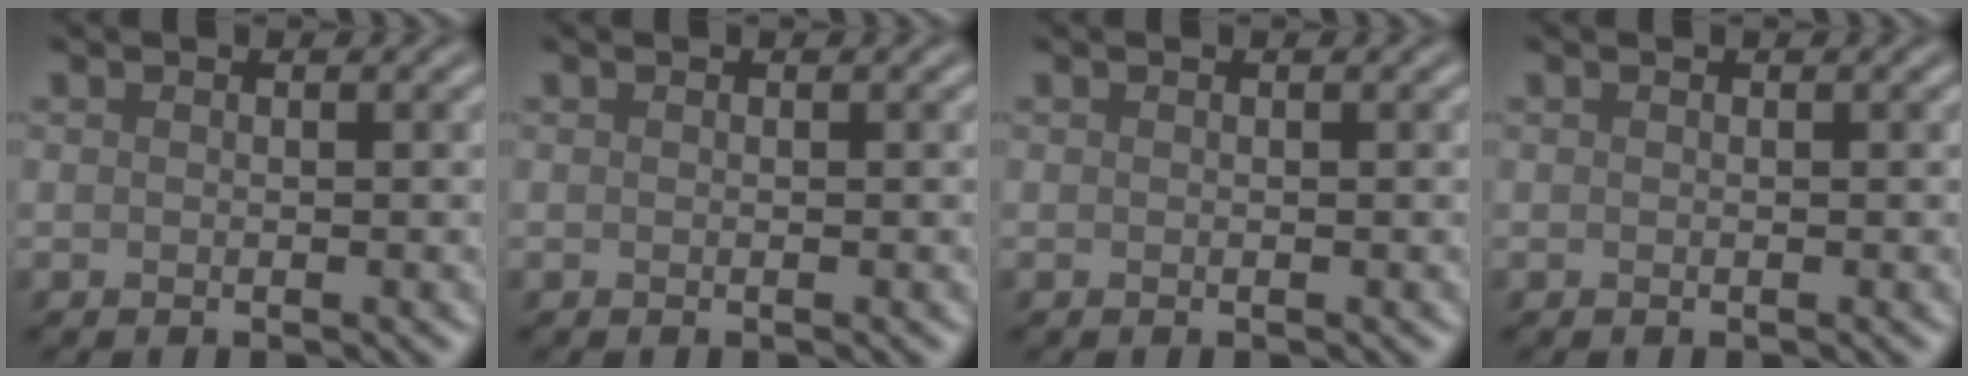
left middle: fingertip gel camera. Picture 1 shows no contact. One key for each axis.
{"total": 0.0}
{"total": 0.0}
{"total": 0.0}